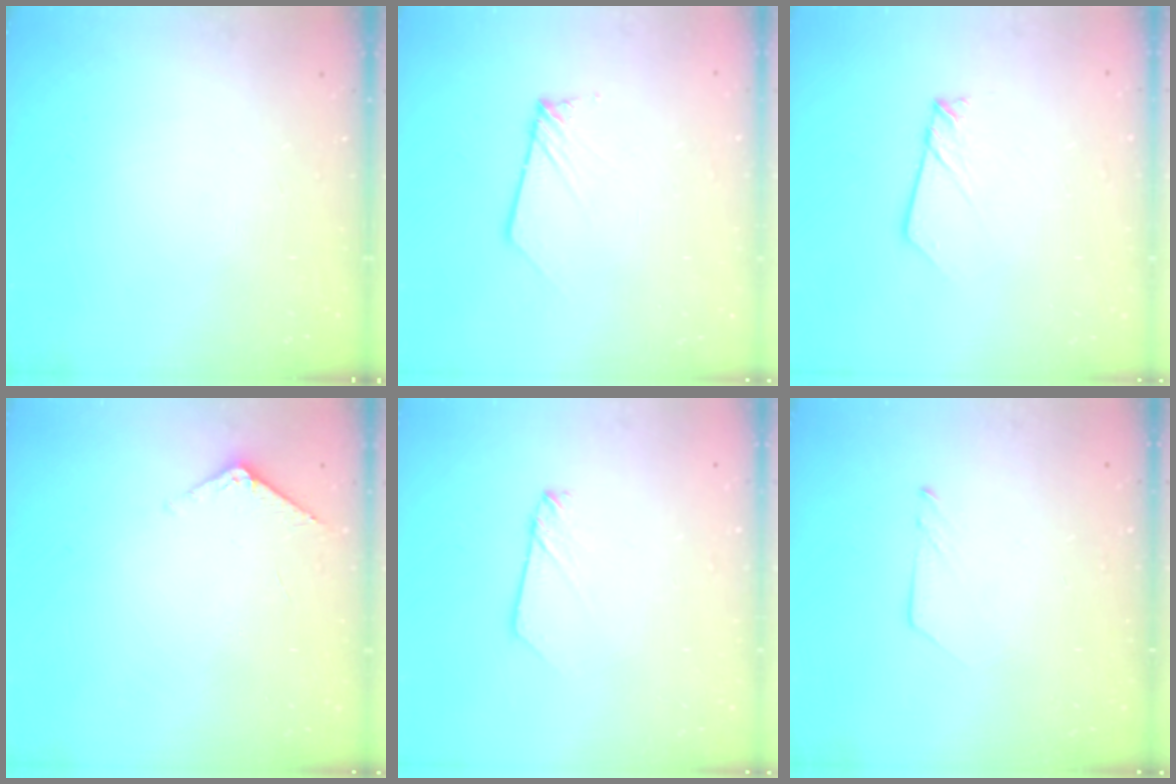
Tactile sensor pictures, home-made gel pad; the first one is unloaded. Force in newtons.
{"total": 2.7, "press": 2.7, "slide": 0.2}
{"total": 1.9, "press": 1.9, "slide": 0.2}
{"total": 5.0, "press": 4.9, "slide": 0.5}
{"total": 2.2, "press": 2.2, "slide": 0.1}
{"total": 1.2, "press": 1.2, "slide": 0.1}